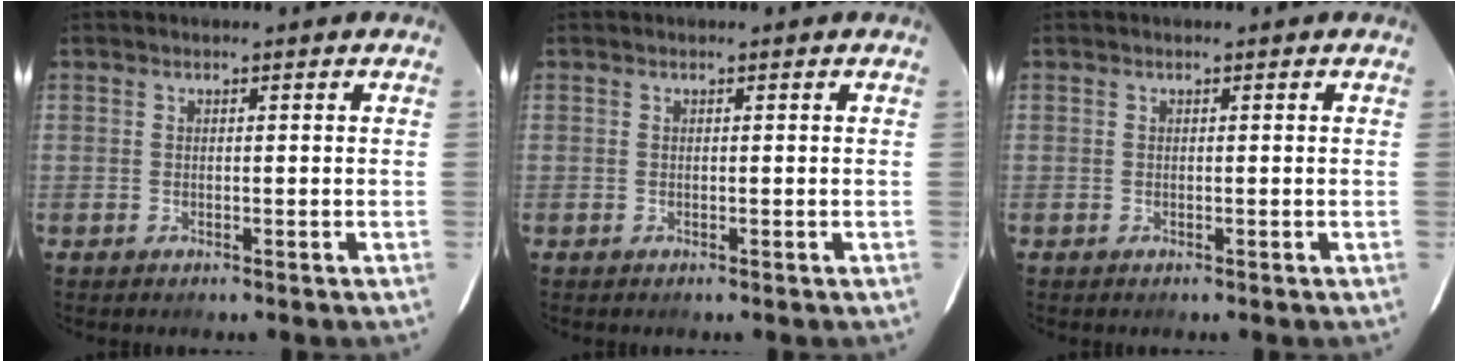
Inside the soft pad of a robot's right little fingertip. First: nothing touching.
{"total": 0.0}
{"total": 0.0}